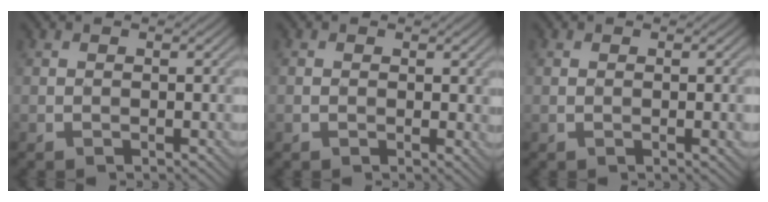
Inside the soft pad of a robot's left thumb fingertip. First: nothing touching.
{"total": 2.3, "force": [0.2, 1.5, 1.7], "torque": [-0.031, -0.003, 0.006]}
{"total": 1.3, "force": [-0.1, 0.1, 1.3], "torque": [-0.030, 0.000, 0.000]}